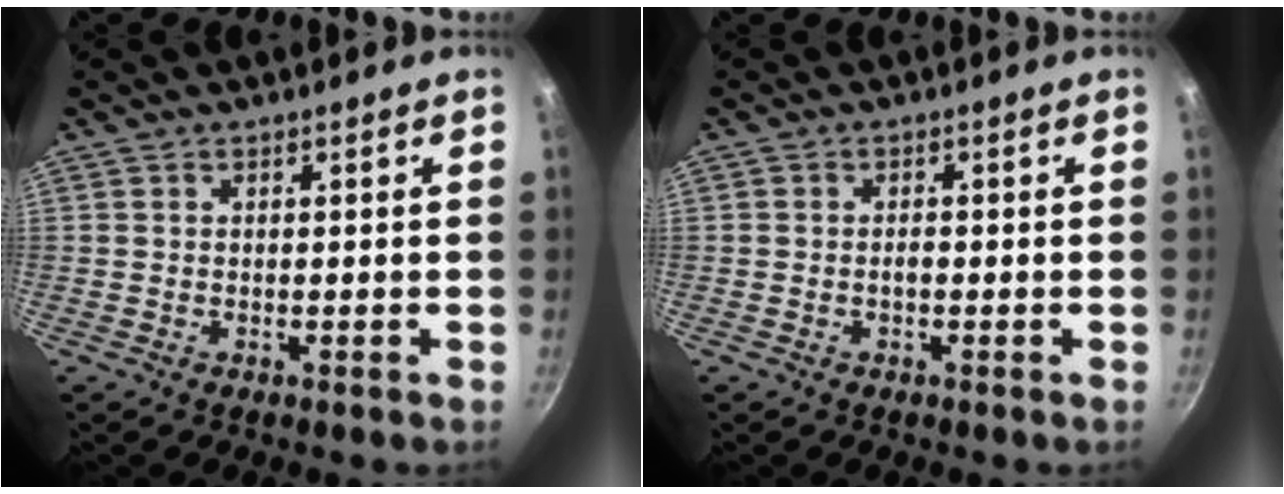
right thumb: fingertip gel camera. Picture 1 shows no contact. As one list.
[{"total": 1.2, "force": [-0.4, 0.6, 0.9], "torque": [-0.012, 0.008, -0.007]}]